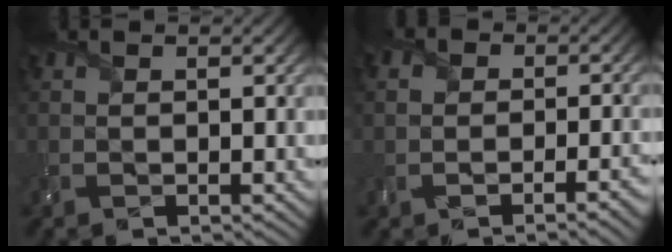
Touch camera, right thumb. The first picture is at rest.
{"total": 4.5, "force": [-1.3, 3.4, 2.7], "torque": [-0.019, 0.003, -0.037]}